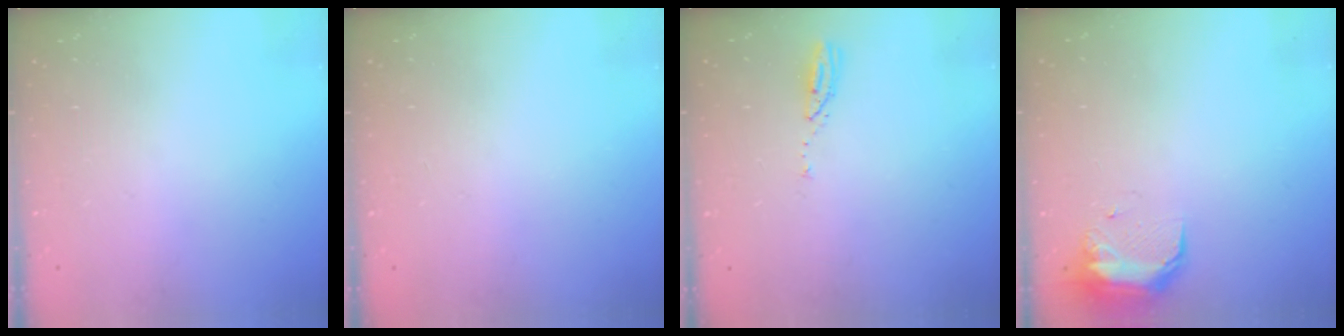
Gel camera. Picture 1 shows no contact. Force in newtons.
{"total": 0.0}
{"total": 3.6, "press": 3.6, "slide": 0.3}
{"total": 9.1, "press": 9.0, "slide": 1.5}